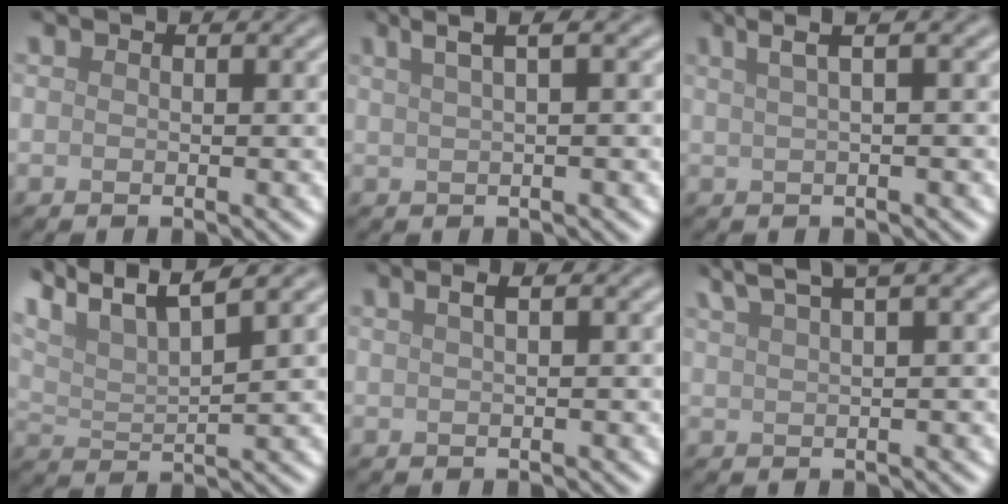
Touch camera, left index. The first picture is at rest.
{"total": 3.1, "force": [1.9, 0.7, 2.4], "torque": [-0.030, 0.010, 0.028]}
{"total": 3.2, "force": [1.7, 0.8, 2.6], "torque": [-0.031, 0.009, 0.023]}
{"total": 9.1, "force": [7.2, 2.2, 5.0], "torque": [-0.102, 0.025, 0.111]}
{"total": 1.6, "force": [0.7, 0.5, 1.3], "torque": [-0.020, 0.006, 0.009]}
{"total": 5.3, "force": [4.0, 0.9, 3.3], "torque": [-0.044, 0.020, 0.055]}